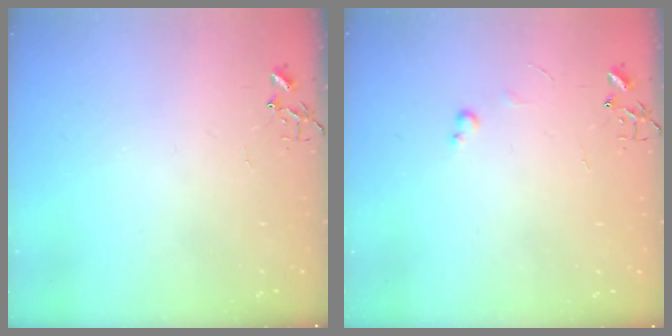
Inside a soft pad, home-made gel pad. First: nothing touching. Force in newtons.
{"total": 3.4, "press": 3.4, "slide": 0.5}